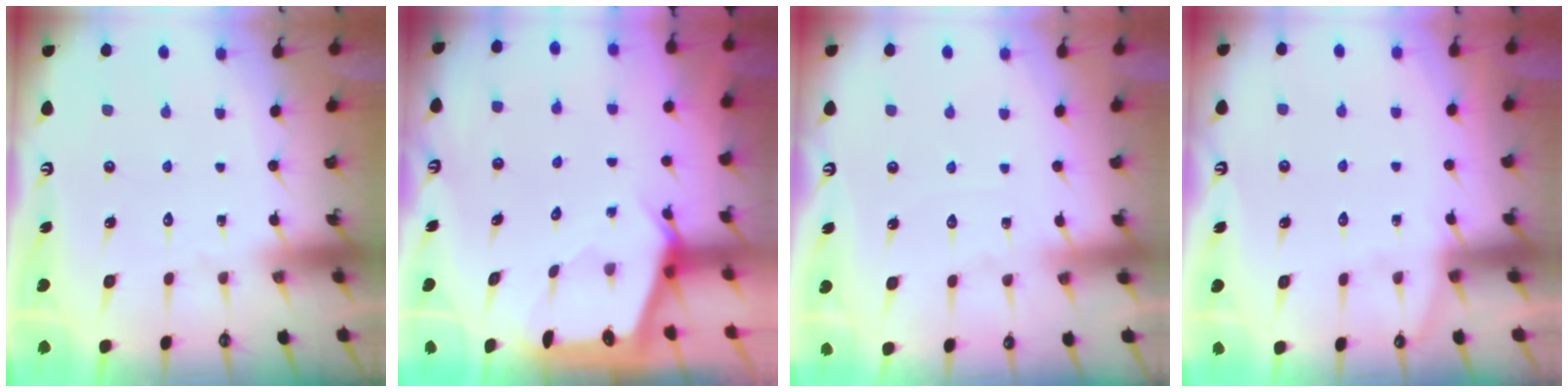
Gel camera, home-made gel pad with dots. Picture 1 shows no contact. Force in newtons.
{"total": 2.5, "press": 2.5, "slide": 0.3}
{"total": 4.0, "press": 3.9, "slide": 0.6}
{"total": 2.4, "press": 2.4, "slide": 0.4}